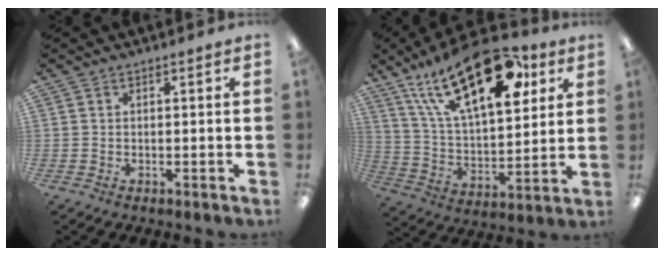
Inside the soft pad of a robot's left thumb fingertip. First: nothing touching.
{"total": 26.0, "force": [14.6, 12.3, 17.7], "torque": [-0.300, -0.060, 0.247]}